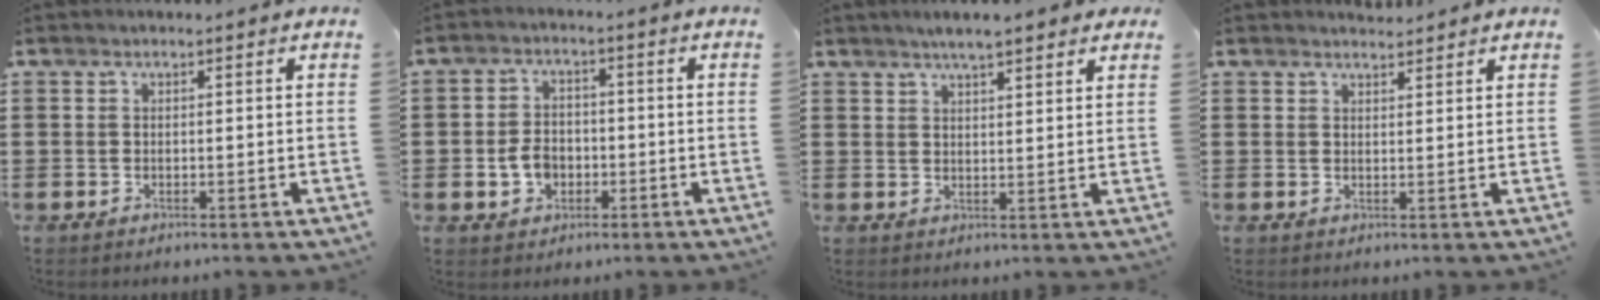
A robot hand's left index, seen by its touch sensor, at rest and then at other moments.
{"total": 4.3, "force": [-1.2, 3.3, 2.5], "torque": [-0.059, 0.002, -0.026]}
{"total": 3.7, "force": [3.1, 0.5, 2.0], "torque": [-0.046, 0.002, 0.055]}
{"total": 1.8, "force": [1.8, 0.1, 0.1], "torque": [-0.007, 0.000, 0.035]}